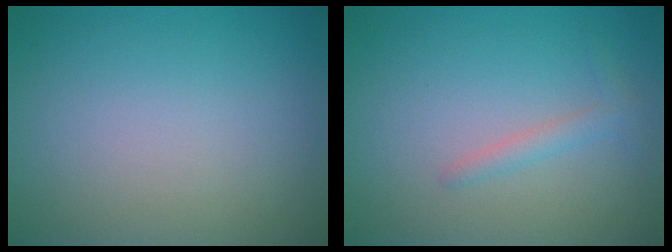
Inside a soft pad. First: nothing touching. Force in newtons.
{"total": 1.3, "press": 1.3, "slide": 0.1}